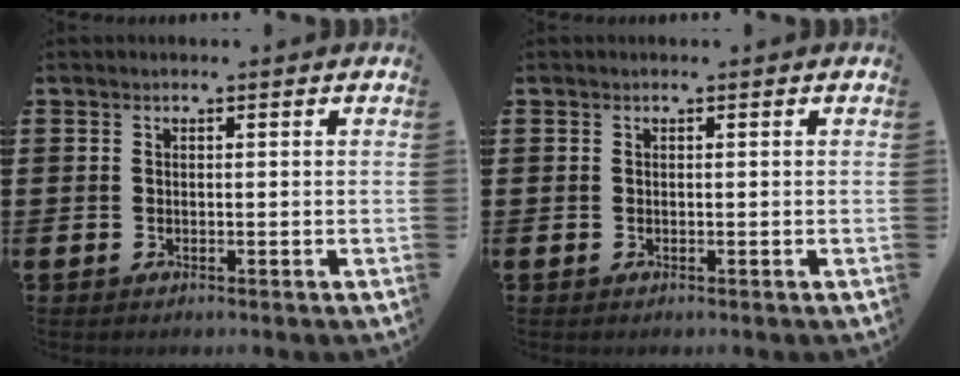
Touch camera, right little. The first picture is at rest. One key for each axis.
{"total": 0.0}